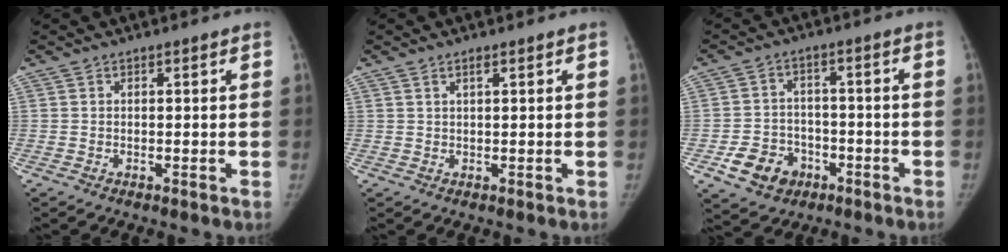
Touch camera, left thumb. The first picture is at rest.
{"total": 1.2, "force": [0.7, 0.2, 0.9], "torque": [-0.018, 0.001, 0.014]}
{"total": 8.6, "force": [-4.0, 6.9, 3.4], "torque": [-0.037, 0.026, -0.059]}